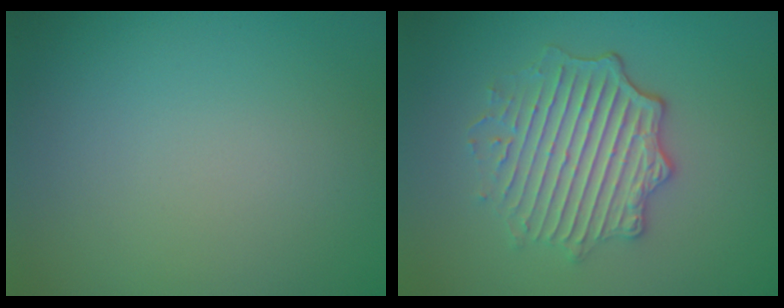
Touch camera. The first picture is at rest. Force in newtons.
{"total": 5.0, "press": 4.1, "slide": 2.8}